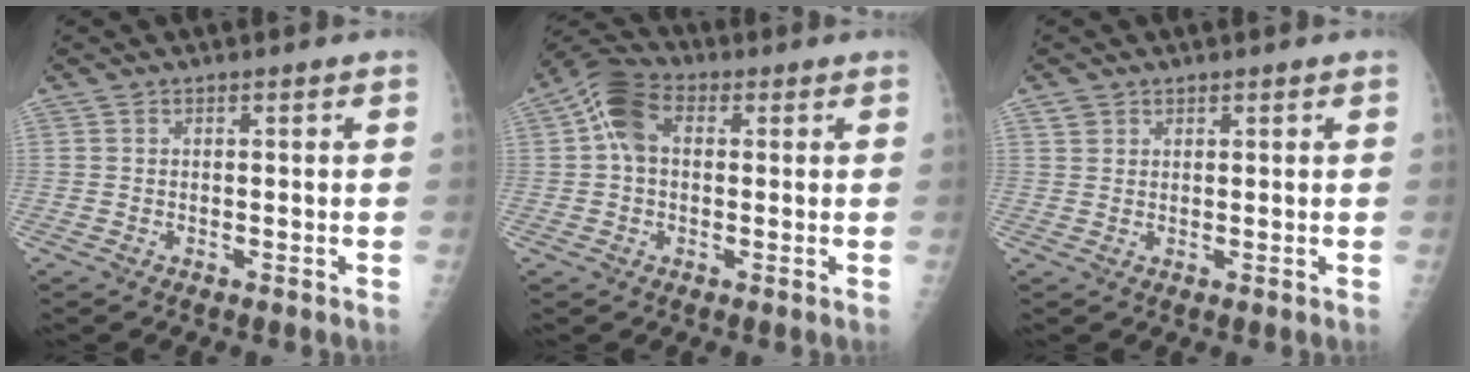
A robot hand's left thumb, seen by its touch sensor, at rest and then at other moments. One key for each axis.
{"total": 8.2, "fx": 1.4, "fy": 5.7, "fz": 5.7, "tx": -0.105, "ty": 0.025, "tz": 0.016}
{"total": 1.8, "fx": 1.0, "fy": 1.4, "fz": 0.3, "tx": 0.008, "ty": -0.004, "tz": 0.014}